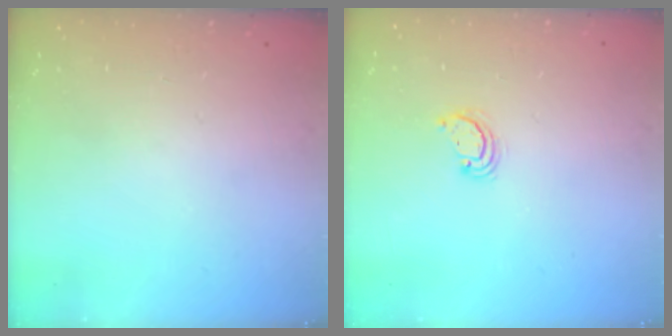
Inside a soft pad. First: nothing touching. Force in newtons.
{"total": 2.6, "press": 2.6, "slide": 0.3}